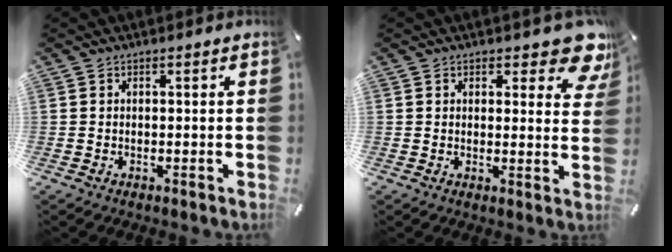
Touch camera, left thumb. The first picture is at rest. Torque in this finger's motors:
{"motor_torque": [0.32, -0.08, 0.17, 0.10, 0.04]}